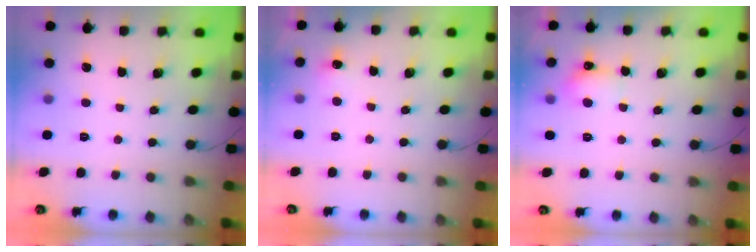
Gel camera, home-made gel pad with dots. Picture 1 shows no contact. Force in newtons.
{"total": 4.8, "press": 4.6, "slide": 1.4}
{"total": 6.0, "press": 5.9, "slide": 1.1}